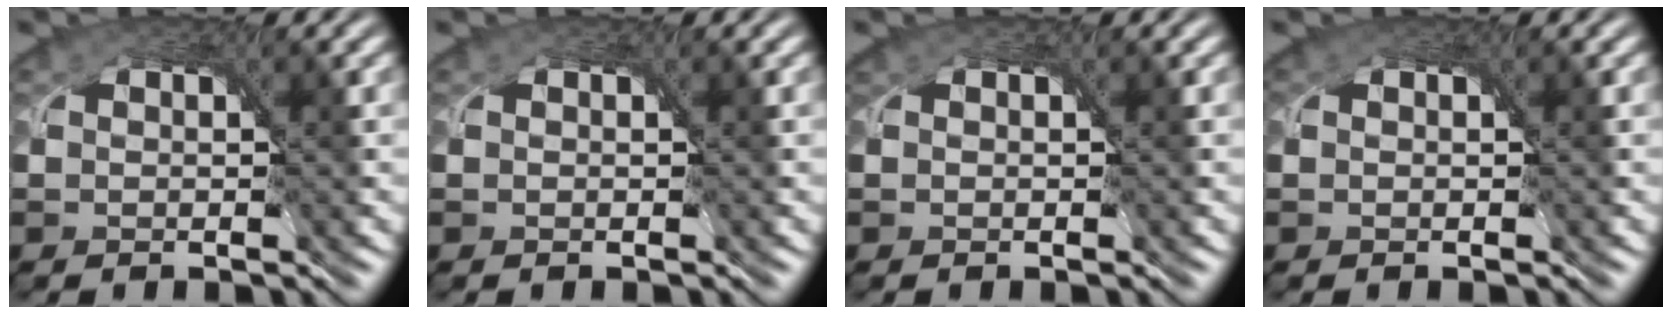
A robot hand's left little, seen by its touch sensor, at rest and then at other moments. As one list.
[{"total": 0.0}, {"total": 0.0}, {"total": 0.7, "force": [0.3, 0.4, 0.4], "torque": [-0.008, 0.001, 0.004]}]